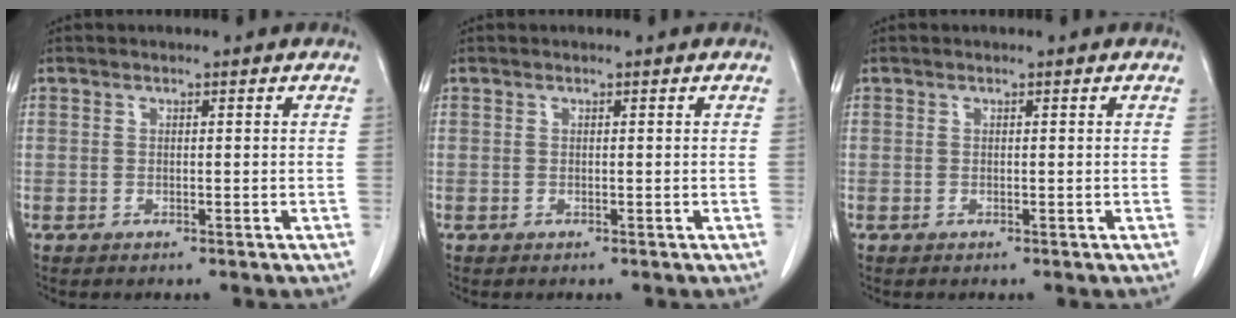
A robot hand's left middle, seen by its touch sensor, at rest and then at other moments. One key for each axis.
{"total": 0.0}
{"total": 0.0}